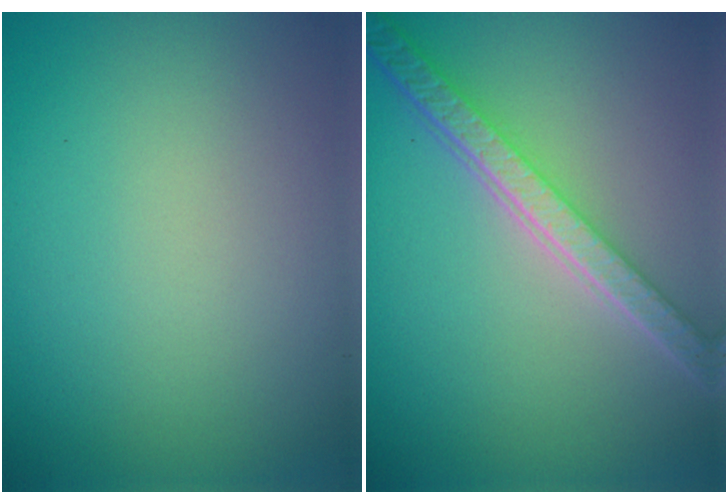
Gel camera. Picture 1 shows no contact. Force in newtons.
{"total": 5.6, "press": 4.2, "slide": 3.8}